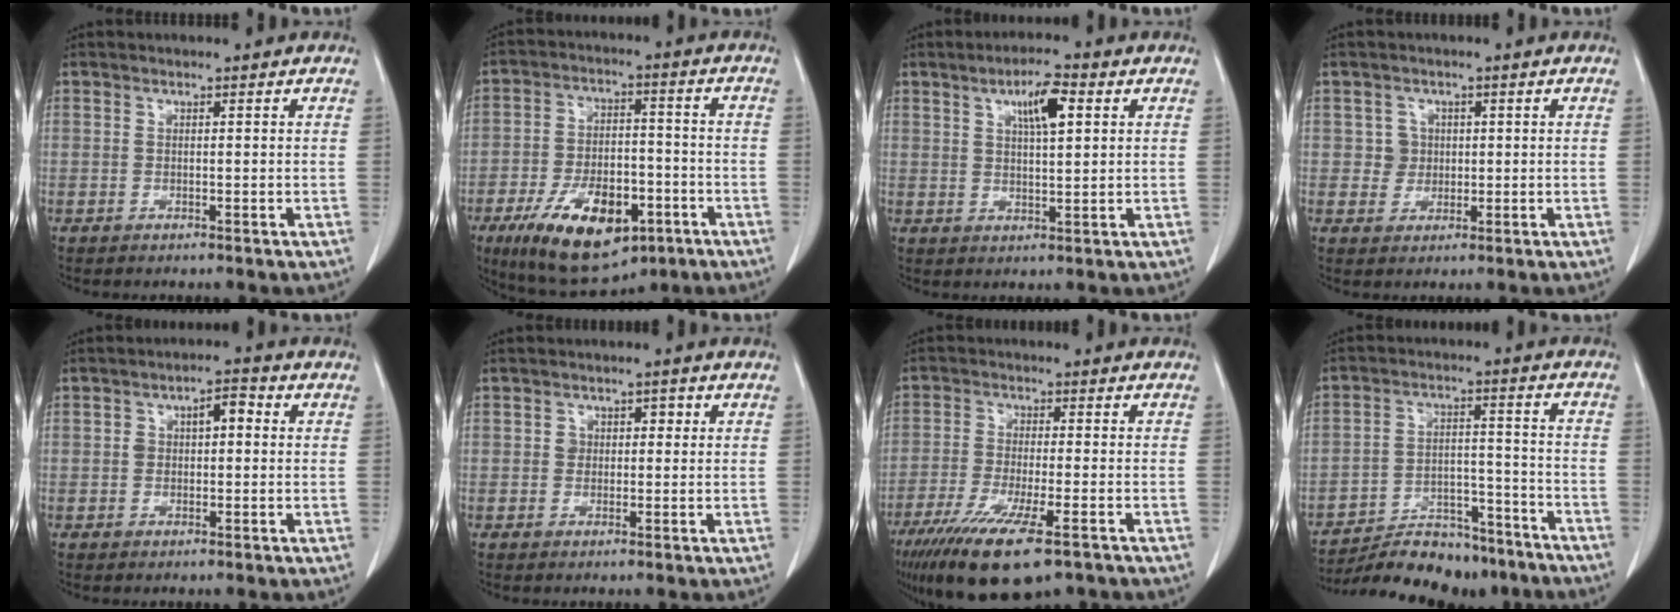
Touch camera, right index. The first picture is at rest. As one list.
[{"total": 16.5, "force": [-8.5, 7.6, 11.9], "torque": [-0.207, 0.000, -0.128]}, {"total": 6.2, "force": [2.5, 1.3, 5.5], "torque": [-0.094, 0.006, 0.041]}, {"total": 2.9, "force": [0.5, 2.9, 0.0], "torque": [0.008, 0.007, 0.009]}, {"total": 4.4, "force": [0.8, 2.4, 3.6], "torque": [-0.056, 0.025, 0.013]}, {"total": 2.7, "force": [0.5, 2.2, 1.5], "torque": [-0.020, 0.014, 0.007]}, {"total": 14.9, "force": [-9.9, 2.8, 10.8], "torque": [-0.188, -0.040, -0.159]}, {"total": 15.0, "force": [-13.7, 4.7, 3.9], "torque": [-0.052, 0.034, -0.201]}]